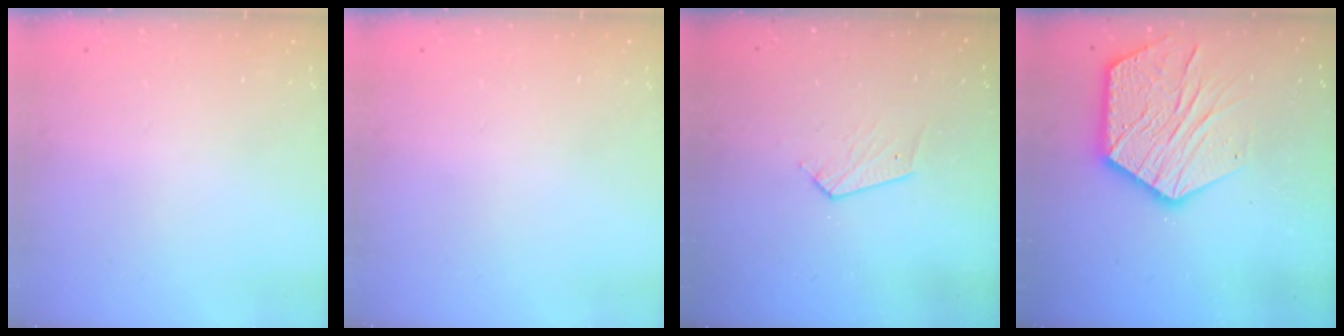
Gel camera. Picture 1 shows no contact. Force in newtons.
{"total": 0.0}
{"total": 3.7, "press": 3.6, "slide": 0.3}
{"total": 17.7, "press": 17.7, "slide": 1.5}